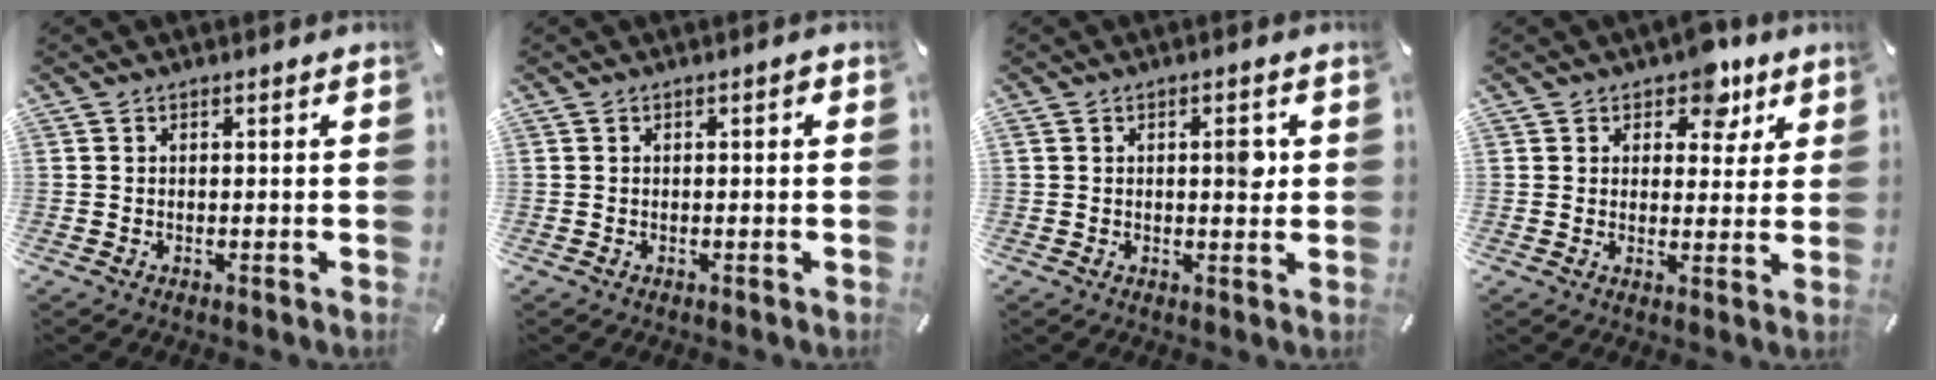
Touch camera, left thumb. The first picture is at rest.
{"total": 0.7, "force": [0.0, 0.3, 0.6], "torque": [-0.011, 0.003, -0.003]}
{"total": 4.5, "force": [0.9, 2.0, 3.9], "torque": [-0.047, -0.006, 0.005]}
{"total": 7.7, "force": [4.8, 5.0, 3.3], "torque": [-0.023, -0.029, 0.077]}